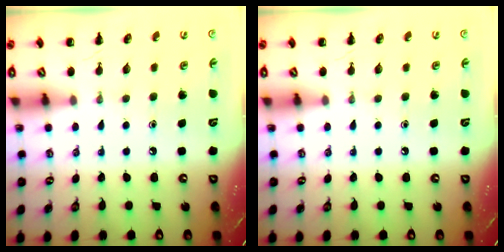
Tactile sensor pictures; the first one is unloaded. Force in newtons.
{"total": 0.0}